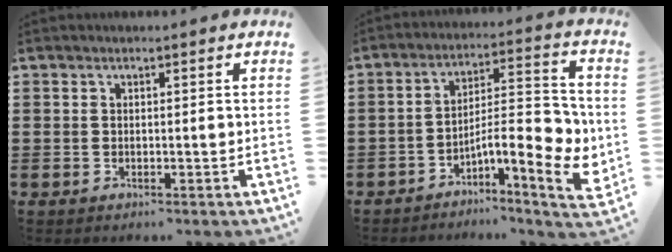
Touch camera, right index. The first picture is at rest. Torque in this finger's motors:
{"motor_torque": [2.14, 0.00, 0.30, 0.19]}